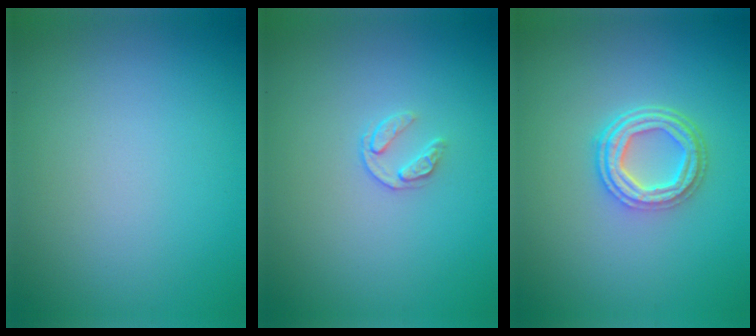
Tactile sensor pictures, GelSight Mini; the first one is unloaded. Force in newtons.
{"total": 1.3, "press": 0.8, "slide": 1.1}
{"total": 4.3, "press": 3.4, "slide": 2.7}